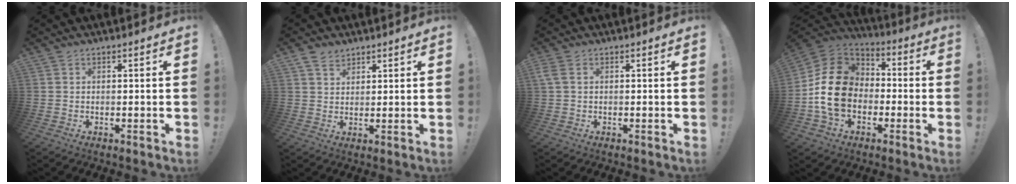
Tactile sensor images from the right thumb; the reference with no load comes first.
{"total": 4.1, "force": [3.1, 2.6, 1.1], "torque": [-0.024, -0.011, 0.058]}
{"total": 2.4, "force": [0.8, 1.4, 1.8], "torque": [-0.043, 0.007, 0.017]}
{"total": 17.9, "force": [-1.9, 14.1, 10.9], "torque": [-0.194, 0.029, -0.024]}